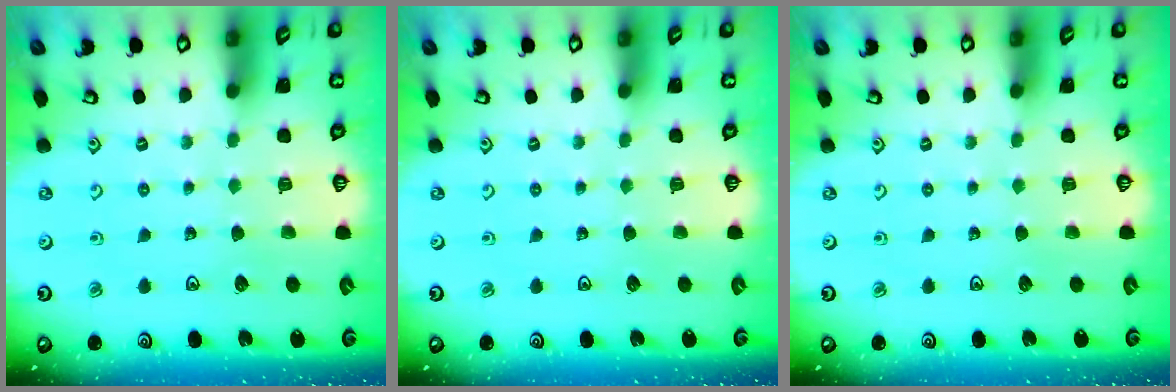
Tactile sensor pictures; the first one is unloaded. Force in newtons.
{"total": 0.0}
{"total": 0.0}